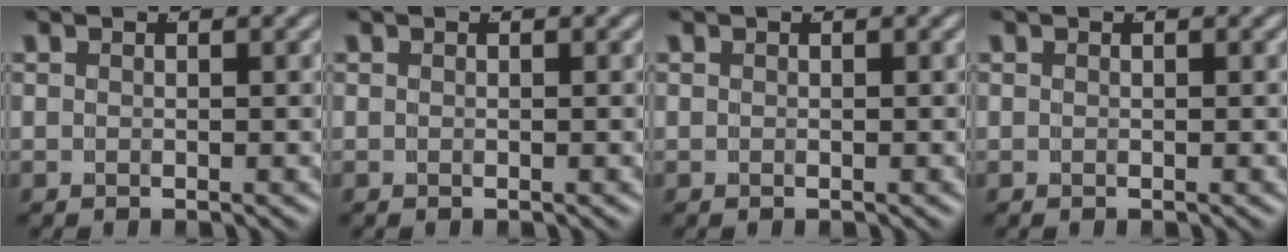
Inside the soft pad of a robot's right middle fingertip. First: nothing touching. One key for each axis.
{"total": 0.0}
{"total": 0.0}
{"total": 0.0}